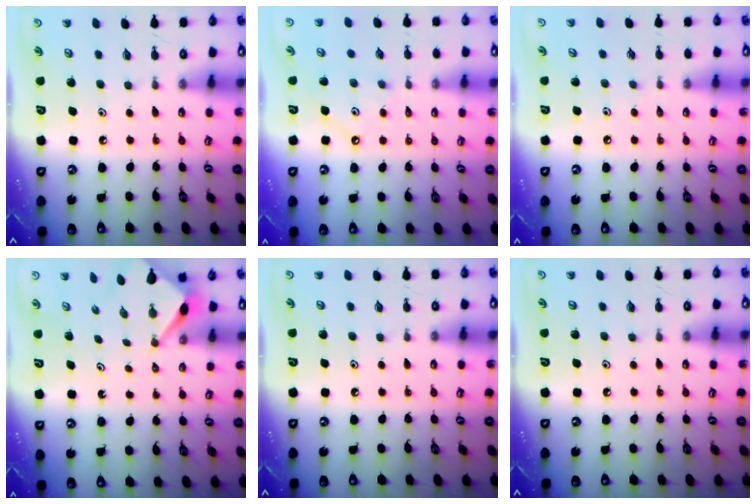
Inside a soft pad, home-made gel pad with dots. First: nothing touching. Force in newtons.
{"total": 2.3, "press": 2.3, "slide": 0.2}
{"total": 2.8, "press": 2.7, "slide": 0.6}
{"total": 2.9, "press": 2.8, "slide": 0.3}
{"total": 0.0}
{"total": 0.0}